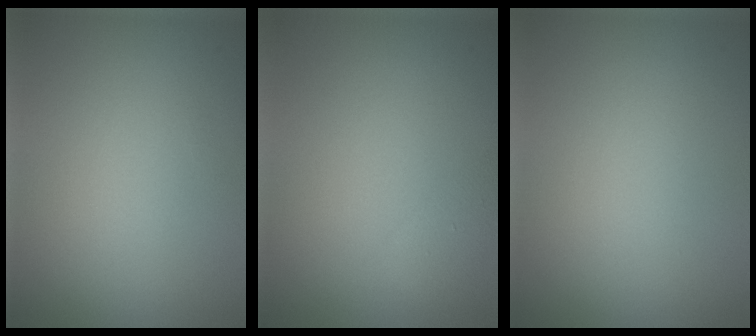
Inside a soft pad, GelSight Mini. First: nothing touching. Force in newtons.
{"total": 1.3, "press": 1.3, "slide": 0.0}
{"total": 0.0}